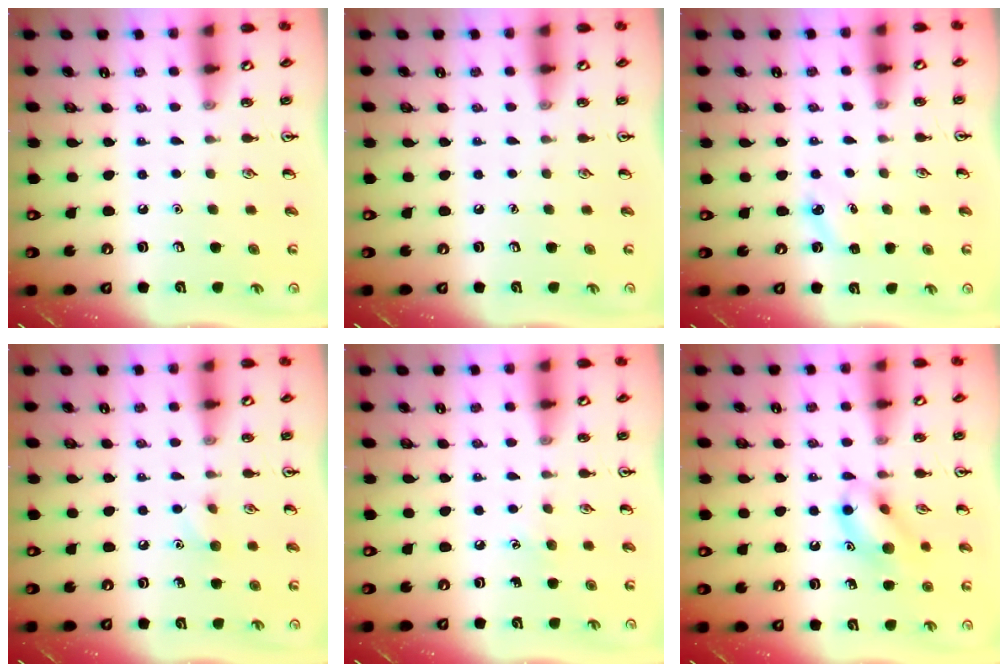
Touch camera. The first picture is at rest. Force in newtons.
{"total": 0.0}
{"total": 3.7, "press": 3.5, "slide": 1.1}
{"total": 5.6, "press": 5.3, "slide": 1.7}
{"total": 3.6, "press": 3.4, "slide": 1.2}
{"total": 12.0, "press": 12.0, "slide": 0.8}